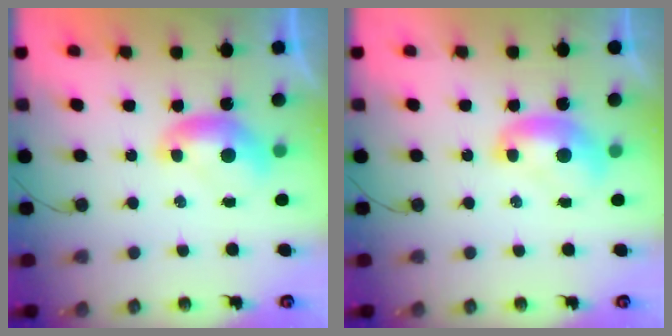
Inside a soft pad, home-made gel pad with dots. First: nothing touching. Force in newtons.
{"total": 1.6, "press": 1.6, "slide": 0.3}